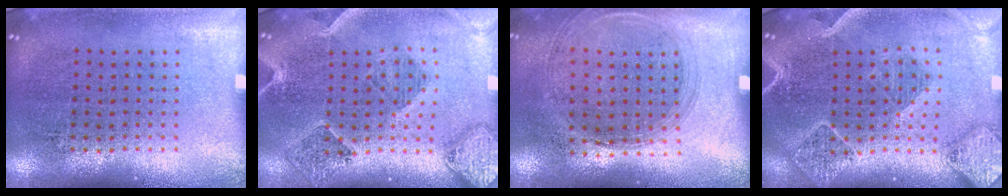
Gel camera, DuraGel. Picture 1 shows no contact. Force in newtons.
{"total": 1.5, "press": 1.5, "slide": 0.2}
{"total": 1.4, "press": 1.2, "slide": 0.6}
{"total": 2.4, "press": 2.2, "slide": 0.9}